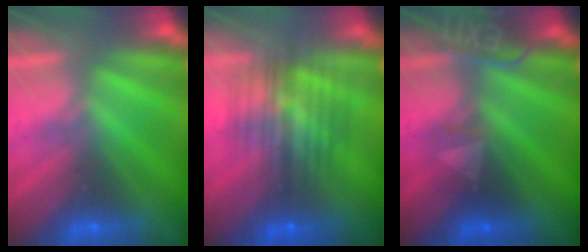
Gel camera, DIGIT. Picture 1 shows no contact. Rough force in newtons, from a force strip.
{"total": 7.3}
{"total": 2.4}